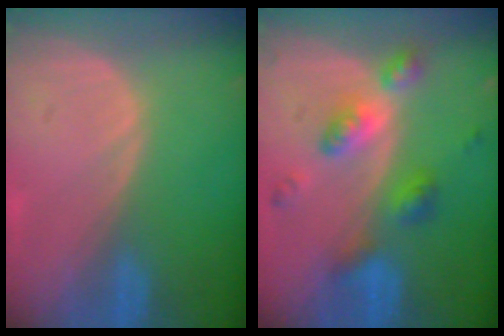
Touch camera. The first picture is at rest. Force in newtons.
{"total": 6.7, "press": 6.6, "slide": 0.5}